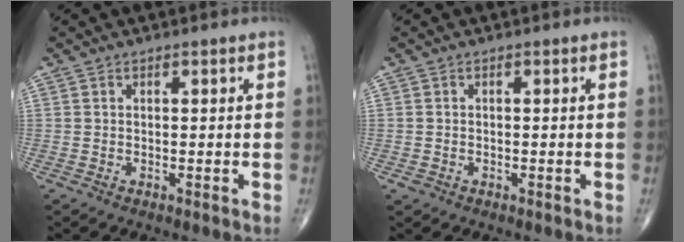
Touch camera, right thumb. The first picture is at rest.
{"total": 0.9, "force": [-0.4, 0.8, 0.2], "torque": [-0.003, 0.003, -0.007]}